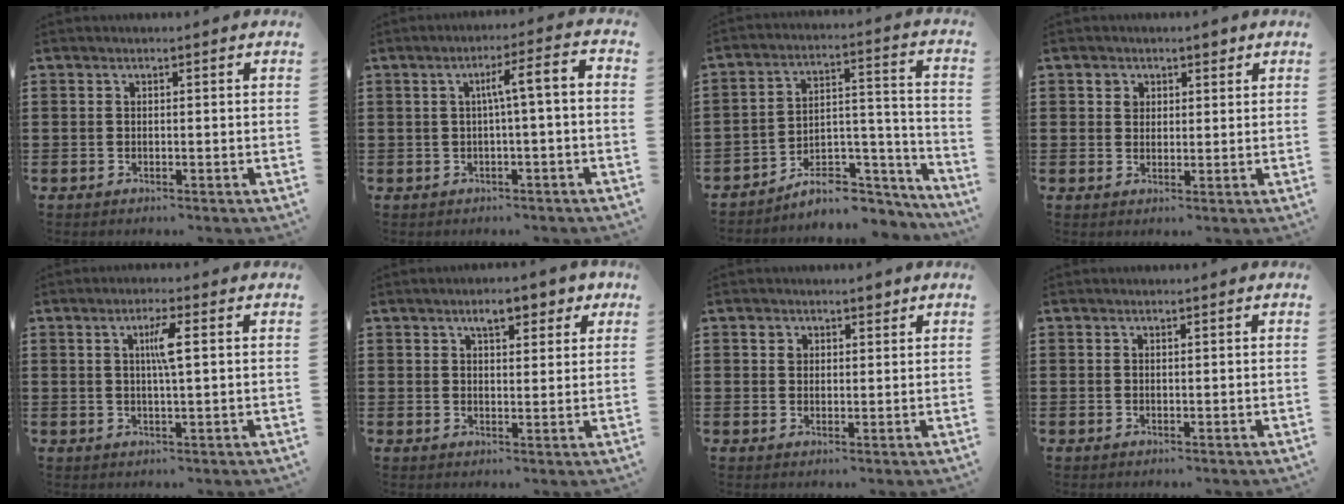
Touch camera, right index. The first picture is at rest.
{"total": 5.1, "force": [-0.4, 0.3, 5.0], "torque": [-0.093, 0.006, -0.013]}
{"total": 7.0, "force": [-5.7, 3.2, 2.6], "torque": [-0.037, 0.013, -0.104]}
{"total": 2.5, "force": [1.3, 2.0, 0.7], "torque": [-0.015, 0.006, 0.021]}
{"total": 3.8, "force": [0.8, 0.2, 3.8], "torque": [-0.075, 0.002, 0.009]}
{"total": 4.8, "force": [3.2, 1.7, 3.2], "torque": [-0.054, 0.005, 0.053]}
{"total": 2.2, "force": [1.3, 1.6, 0.8], "torque": [-0.015, 0.003, 0.023]}
{"total": 0.0}